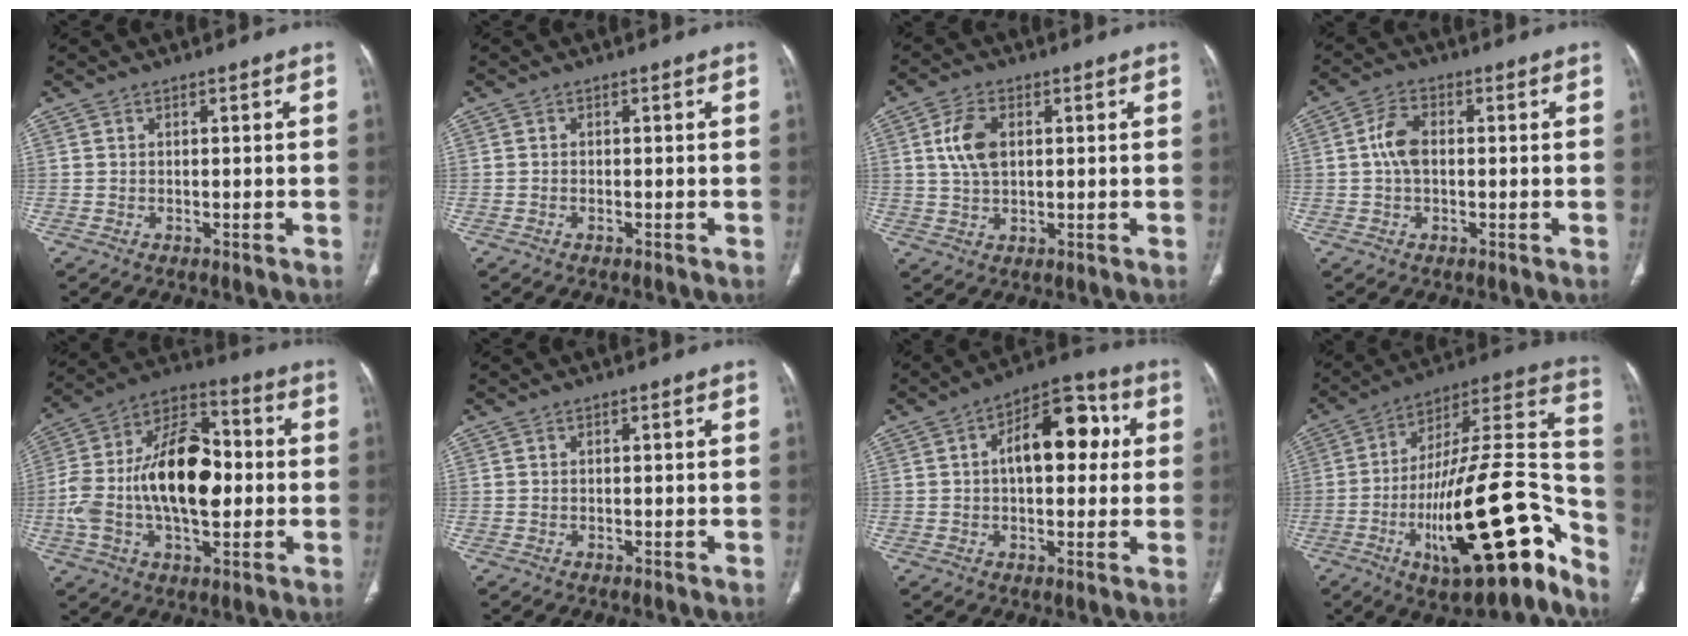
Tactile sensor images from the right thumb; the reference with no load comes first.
{"total": 0.0}
{"total": 6.6, "force": [1.5, 3.9, 5.1], "torque": [-0.101, 0.000, 0.029]}
{"total": 5.1, "force": [0.2, 3.1, 4.1], "torque": [-0.084, 0.012, -0.002]}
{"total": 22.6, "force": [-1.1, 12.4, 18.9], "torque": [-0.337, 0.033, -0.019]}
{"total": 0.0}
{"total": 13.2, "force": [2.2, 7.3, 10.8], "torque": [-0.125, 0.028, 0.024]}
{"total": 29.1, "force": [-13.9, 9.3, 23.8], "torque": [-0.317, 0.092, -0.214]}